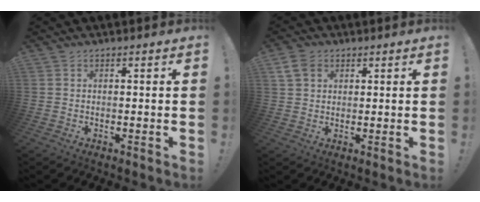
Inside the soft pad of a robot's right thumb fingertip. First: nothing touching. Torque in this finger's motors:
{"motor_torque": [-0.53, 0.39, 0.47, 0.13, 0.17]}